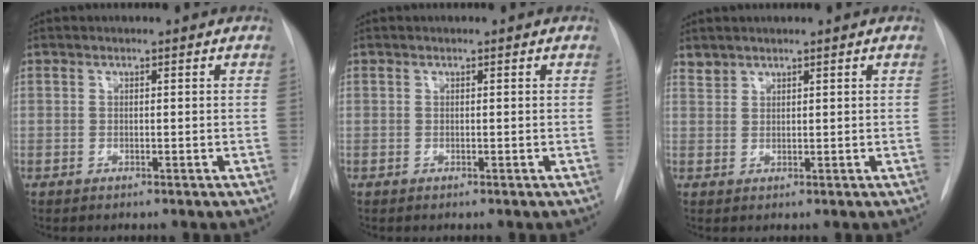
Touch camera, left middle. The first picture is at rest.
{"total": 0.0}
{"total": 1.4, "force": [1.4, 0.4, -0.2], "torque": [0.005, 0.005, 0.027]}